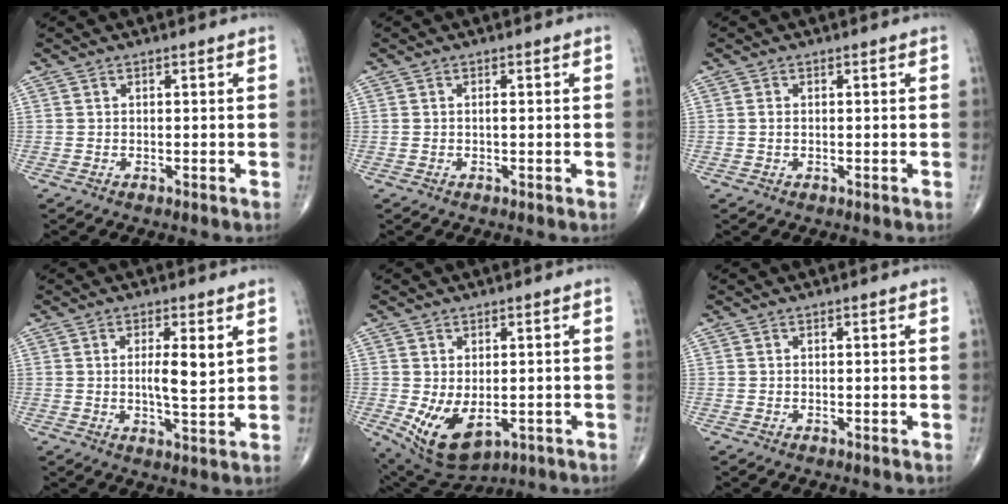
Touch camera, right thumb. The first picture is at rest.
{"total": 0.6, "force": [0.0, 0.2, 0.6], "torque": [-0.014, -0.001, 0.000]}
{"total": 0.9, "force": [0.1, 0.6, 0.7], "torque": [-0.014, 0.000, 0.002]}
{"total": 6.1, "force": [1.5, 1.5, 5.7], "torque": [-0.095, -0.016, 0.026]}
{"total": 10.1, "force": [-2.3, 5.8, 8.0], "torque": [-0.127, -0.009, -0.016]}
{"total": 0.0}